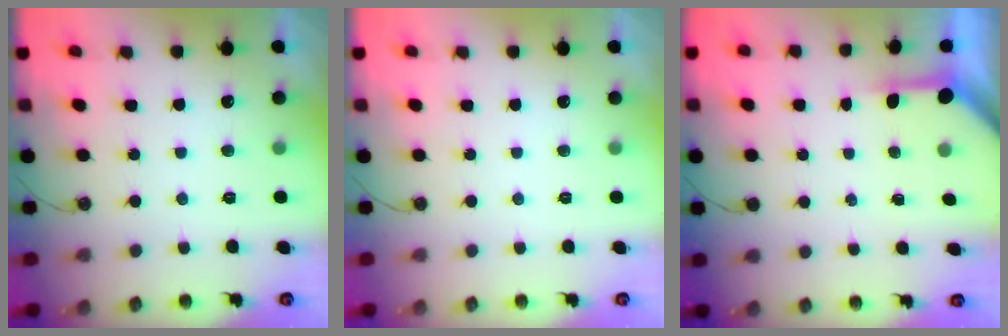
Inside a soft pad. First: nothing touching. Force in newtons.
{"total": 0.0}
{"total": 3.4, "press": 3.4, "slide": 0.4}